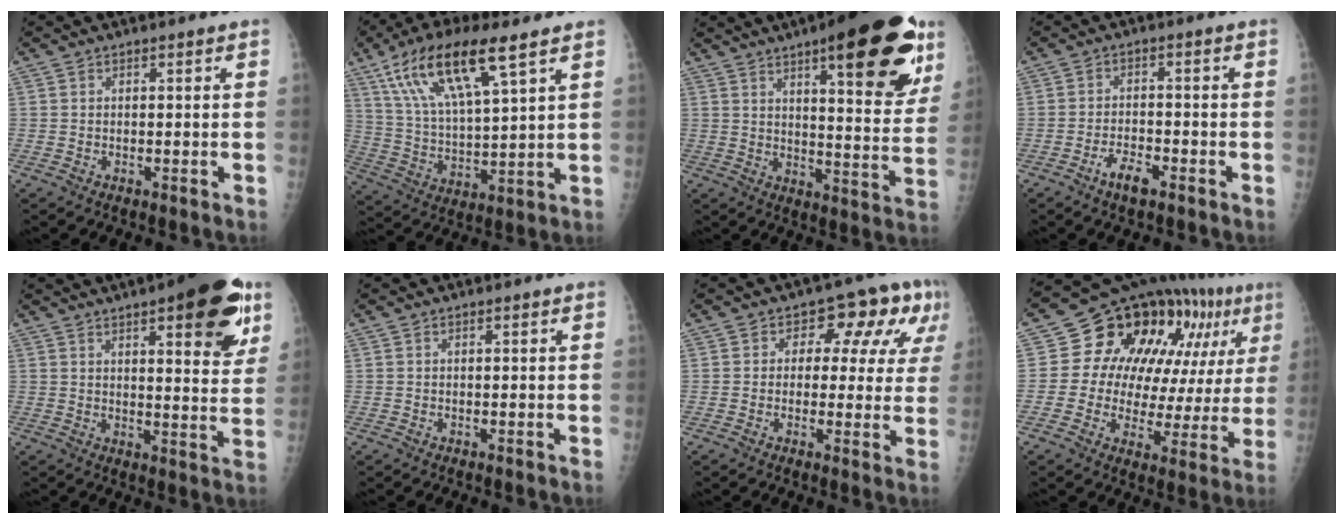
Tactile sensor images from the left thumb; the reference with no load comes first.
{"total": 17.4, "force": [9.4, 4.8, 13.8], "torque": [-0.258, -0.021, 0.182]}
{"total": 24.3, "force": [13.2, 7.0, 19.2], "torque": [-0.225, -0.043, 0.180]}
{"total": 4.3, "force": [-2.8, 1.6, 2.8], "torque": [-0.051, 0.017, -0.050]}
{"total": 17.6, "force": [9.1, 5.5, 14.0], "torque": [-0.146, -0.032, 0.116]}
{"total": 0.0}
{"total": 10.8, "force": [3.8, 6.6, 7.7], "torque": [-0.037, 0.011, 0.039]}
{"total": 22.8, "force": [8.3, 12.3, 17.3], "torque": [-0.187, 0.015, 0.116]}